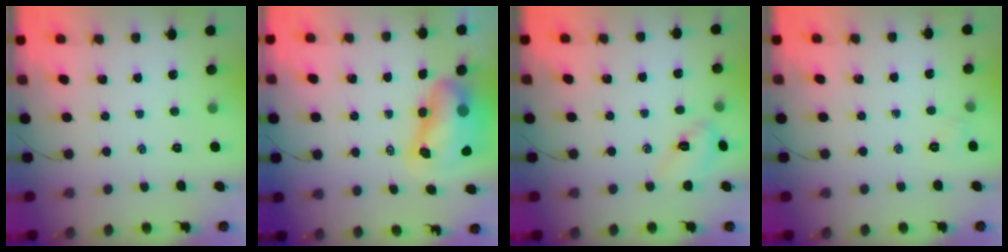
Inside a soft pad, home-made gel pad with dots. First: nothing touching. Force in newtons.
{"total": 10.9, "press": 10.5, "slide": 3.0}
{"total": 4.5, "press": 4.4, "slide": 0.9}
{"total": 2.9, "press": 2.7, "slide": 1.0}